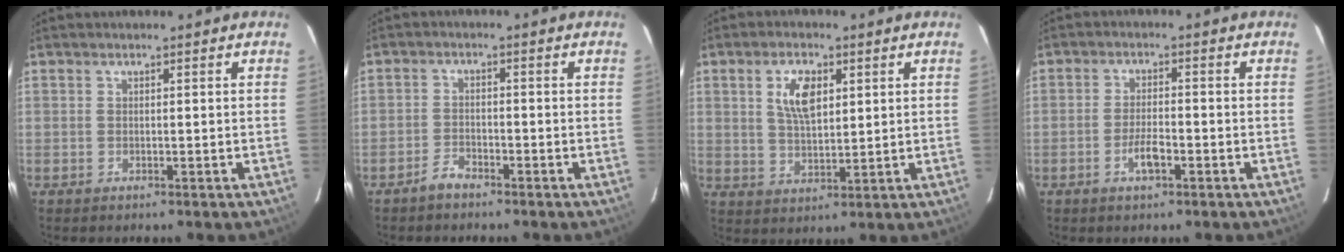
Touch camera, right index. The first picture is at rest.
{"total": 2.7, "force": [-2.4, 1.1, 0.8], "torque": [-0.025, 0.006, -0.044]}
{"total": 7.1, "force": [2.5, 3.4, 5.7], "torque": [-0.104, 0.006, 0.051]}
{"total": 4.0, "force": [-2.0, 1.3, 3.3], "torque": [-0.069, 0.001, -0.036]}